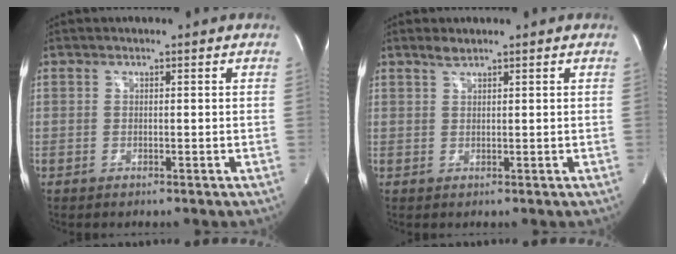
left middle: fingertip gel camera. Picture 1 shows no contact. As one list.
[{"total": 1.4, "force": [1.3, 0.0, 0.6], "torque": [-0.016, 0.004, 0.029]}]